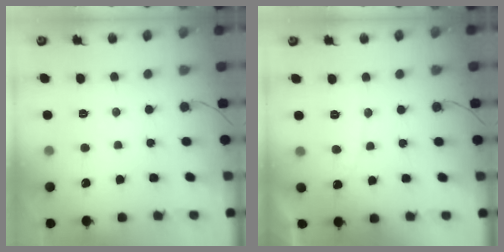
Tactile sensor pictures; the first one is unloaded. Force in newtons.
{"total": 4.0, "press": 4.0, "slide": 0.3}